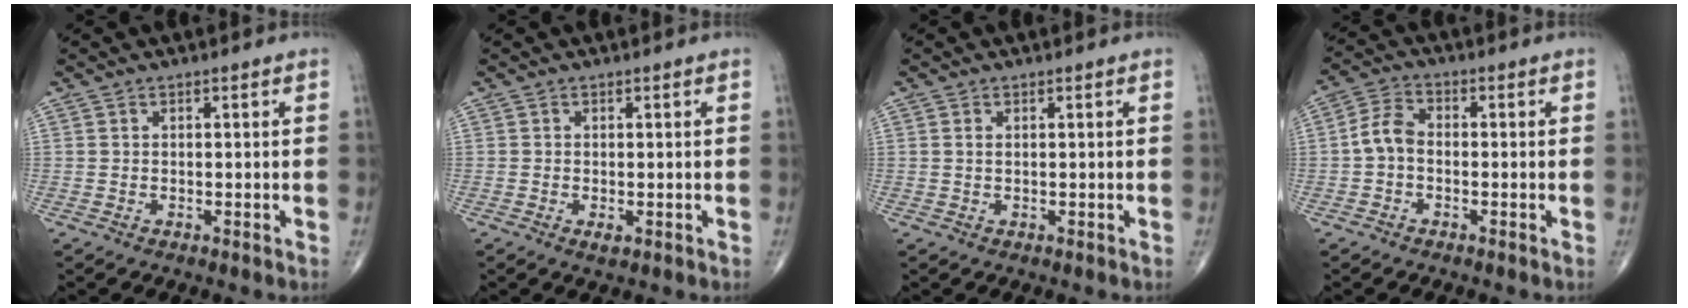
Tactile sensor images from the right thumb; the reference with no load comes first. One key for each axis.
{"total": 1.2, "fx": -0.4, "fy": 0.6, "fz": 1.0, "tx": -0.017, "ty": -0.003, "tz": -0.005}
{"total": 0.7, "fx": 0.2, "fy": 0.3, "fz": 0.5, "tx": -0.014, "ty": 0.004, "tz": 0.006}
{"total": 5.0, "fx": -0.9, "fy": 3.3, "fz": 3.6, "tx": -0.067, "ty": 0.017, "tz": -0.028}